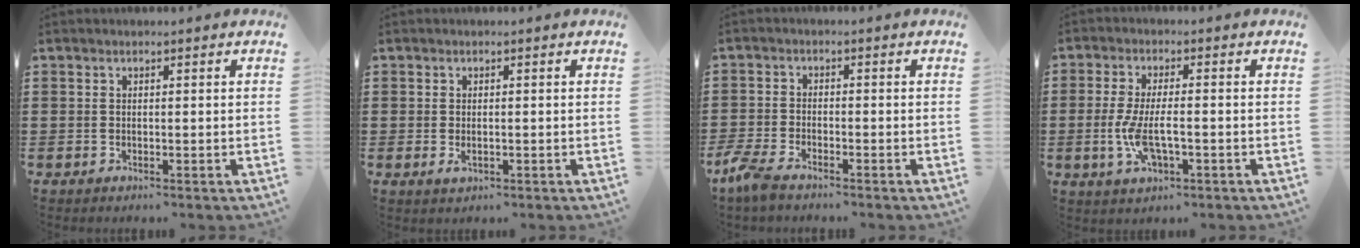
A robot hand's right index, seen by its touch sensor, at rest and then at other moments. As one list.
[{"total": 1.3, "force": [-0.3, 0.6, 1.1], "torque": [-0.022, -0.001, -0.005]}, {"total": 3.3, "force": [-3.0, 0.6, 1.4], "torque": [-0.053, -0.006, -0.067]}, {"total": 6.6, "force": [-1.6, 2.4, 5.9], "torque": [-0.130, -0.003, -0.034]}]